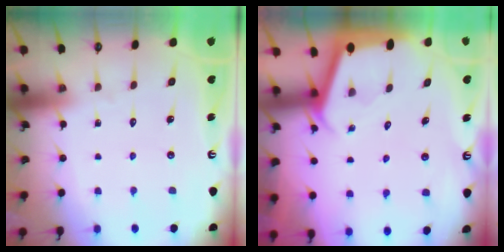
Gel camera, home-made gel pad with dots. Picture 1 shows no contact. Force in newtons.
{"total": 1.9, "press": 1.9, "slide": 0.1}